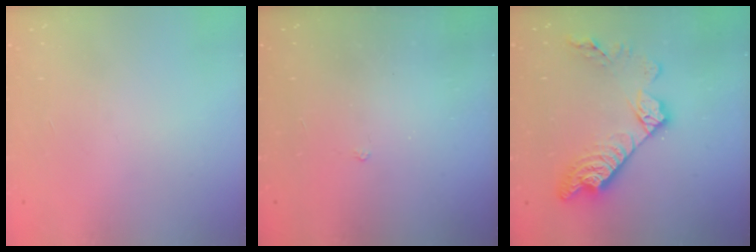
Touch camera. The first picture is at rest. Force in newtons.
{"total": 1.1, "press": 1.1, "slide": 0.3}
{"total": 14.8, "press": 14.8, "slide": 1.0}